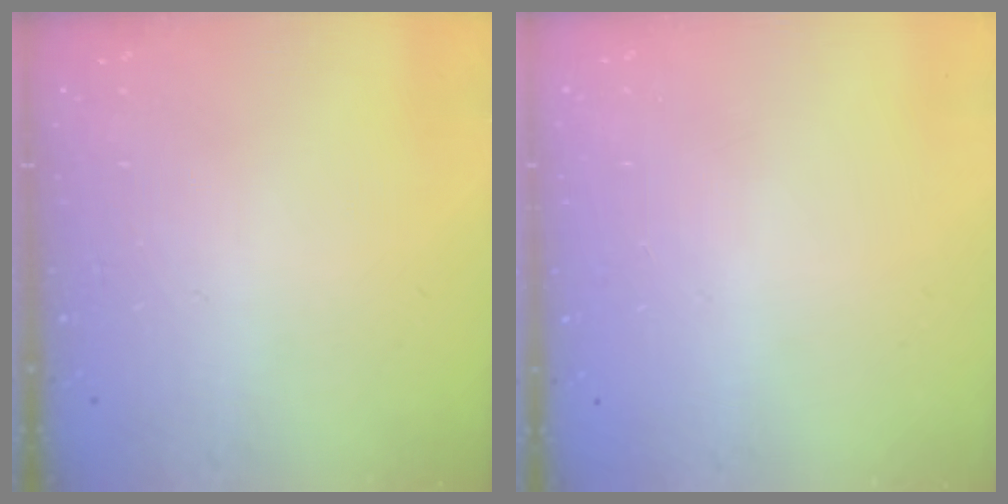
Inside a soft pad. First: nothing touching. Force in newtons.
{"total": 0.5, "press": 0.5, "slide": 0.1}